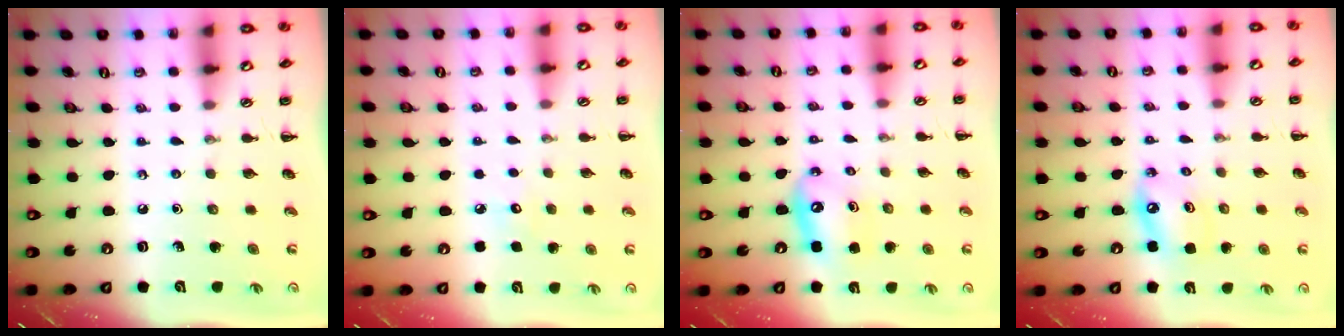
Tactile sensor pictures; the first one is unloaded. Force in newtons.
{"total": 3.8, "press": 3.6, "slide": 1.0}
{"total": 9.4, "press": 9.1, "slide": 2.4}
{"total": 6.4, "press": 6.2, "slide": 1.3}